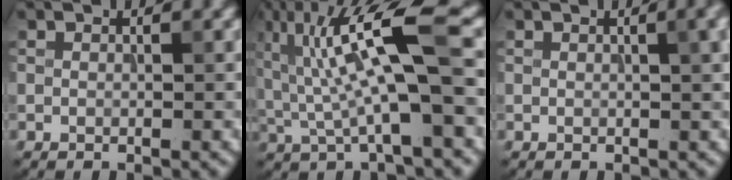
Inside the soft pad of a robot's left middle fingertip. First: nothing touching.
{"total": 10.1, "force": [1.7, 2.1, 9.8], "torque": [-0.179, 0.005, 0.032]}
{"total": 3.4, "force": [0.9, 1.3, 2.9], "torque": [-0.020, 0.011, 0.011]}